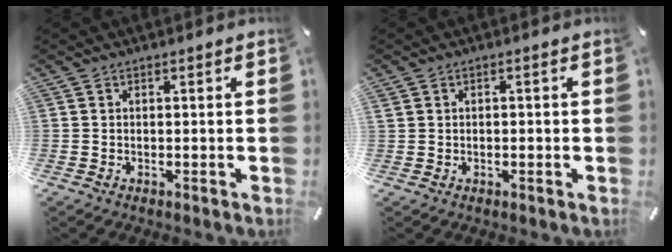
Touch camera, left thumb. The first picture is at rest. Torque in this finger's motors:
{"motor_torque": [0.10, 0.22, 0.02, -0.12, 0.05]}